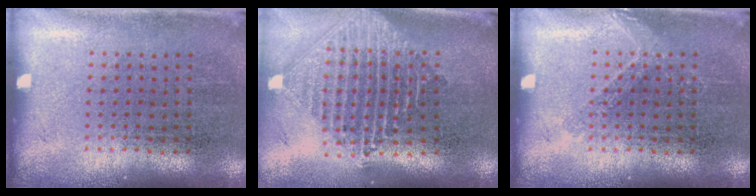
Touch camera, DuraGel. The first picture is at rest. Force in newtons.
{"total": 2.3, "press": 1.8, "slide": 1.4}
{"total": 1.1, "press": 1.1, "slide": 0.3}